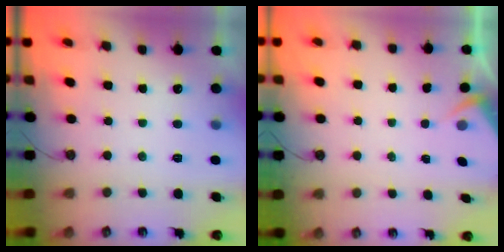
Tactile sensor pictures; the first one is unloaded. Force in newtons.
{"total": 2.6, "press": 2.5, "slide": 0.5}